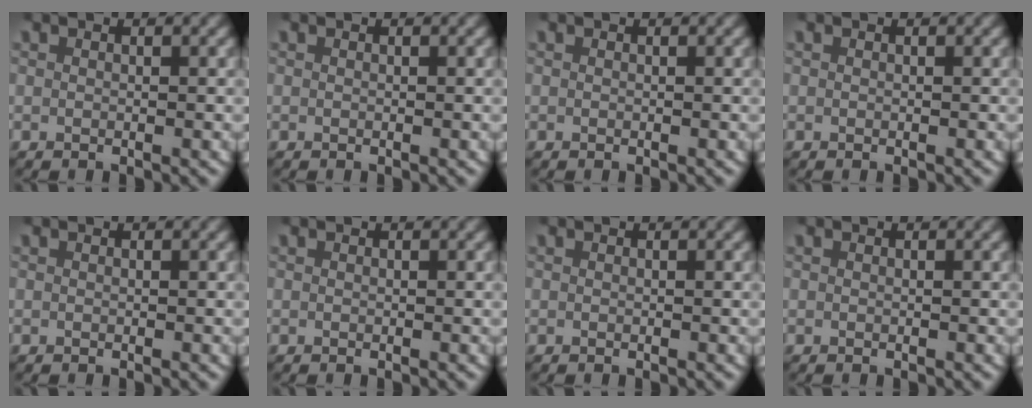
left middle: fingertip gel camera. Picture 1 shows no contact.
{"total": 0.0}
{"total": 0.0}
{"total": 0.0}
{"total": 0.0}
{"total": 0.0}
{"total": 0.0}
{"total": 0.0}